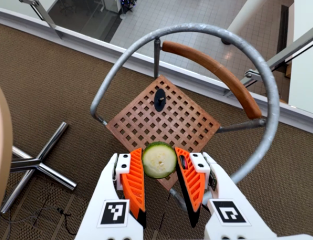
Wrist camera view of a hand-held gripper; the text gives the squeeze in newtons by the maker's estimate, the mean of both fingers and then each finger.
{"total": 9.6, "left": 10.0, "right": 9.2}